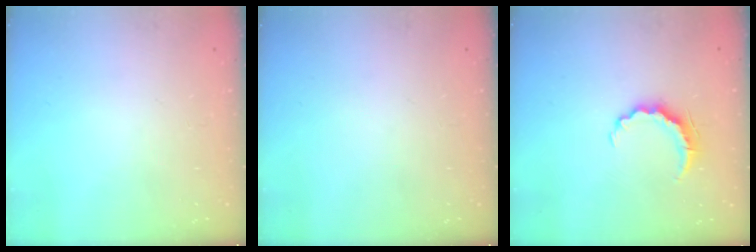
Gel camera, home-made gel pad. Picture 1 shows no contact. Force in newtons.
{"total": 0.0}
{"total": 6.7, "press": 6.7, "slide": 0.6}